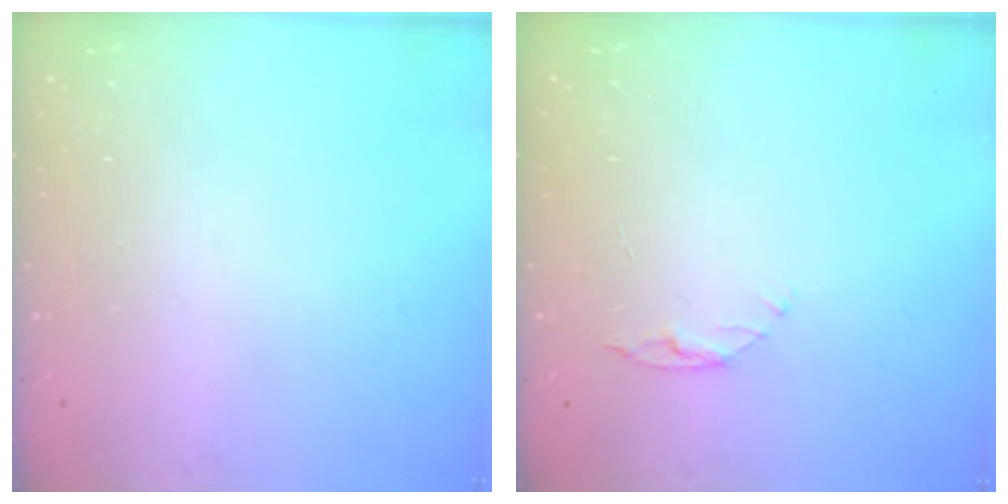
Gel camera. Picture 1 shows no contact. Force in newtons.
{"total": 3.9, "press": 3.9, "slide": 0.4}